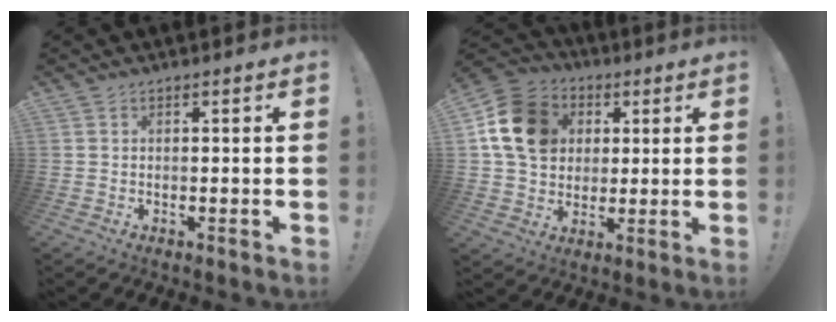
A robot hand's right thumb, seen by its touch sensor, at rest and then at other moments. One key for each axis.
{"total": 16.4, "fx": 4.3, "fy": 13.3, "fz": 8.7, "tx": -0.129, "ty": -0.002, "tz": 0.089}